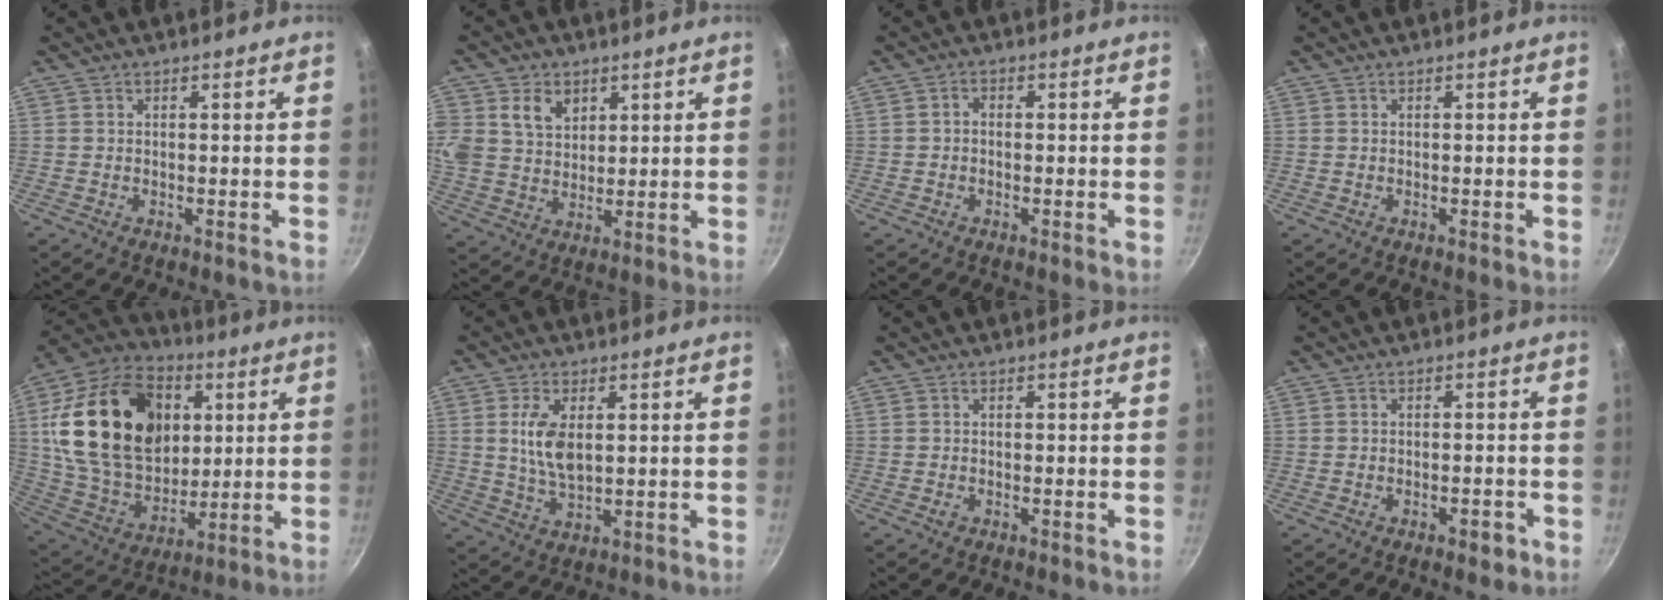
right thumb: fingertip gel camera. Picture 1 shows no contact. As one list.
[{"total": 13.4, "force": [4.9, 10.5, 6.7], "torque": [-0.144, 0.006, 0.097]}, {"total": 1.5, "force": [-0.3, 1.1, 0.9], "torque": [-0.016, 0.010, -0.007]}, {"total": 0.0}, {"total": 30.0, "force": [6.7, 20.8, 20.5], "torque": [-0.338, -0.008, 0.122]}, {"total": 7.8, "force": [1.6, 4.0, 6.6], "torque": [-0.123, -0.011, 0.033]}, {"total": 0.8, "force": [-0.4, 0.5, 0.4], "torque": [-0.009, 0.002, -0.008]}, {"total": 8.8, "force": [-4.6, 5.1, 5.5], "torque": [-0.055, 0.033, -0.064]}]